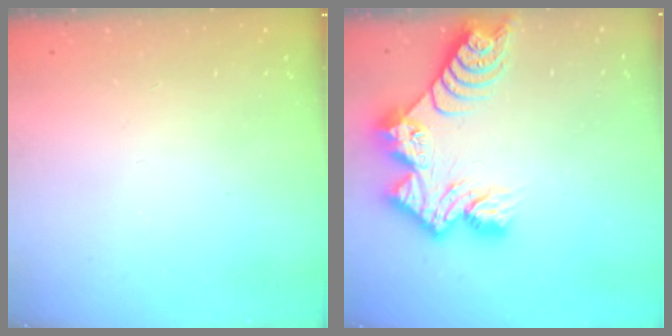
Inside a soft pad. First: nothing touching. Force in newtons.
{"total": 13.1, "press": 13.1, "slide": 1.0}